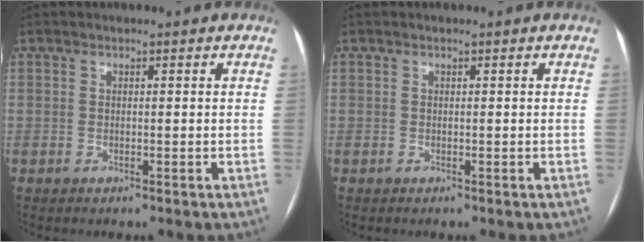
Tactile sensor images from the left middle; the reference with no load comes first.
{"total": 0.0}